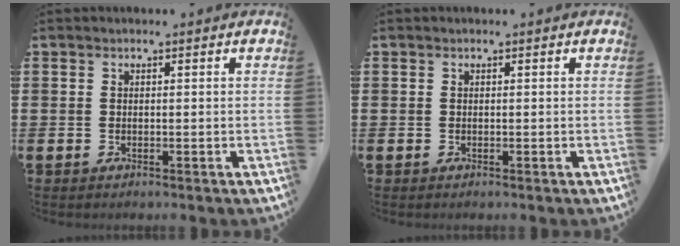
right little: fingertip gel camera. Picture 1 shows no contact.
{"total": 0.0}